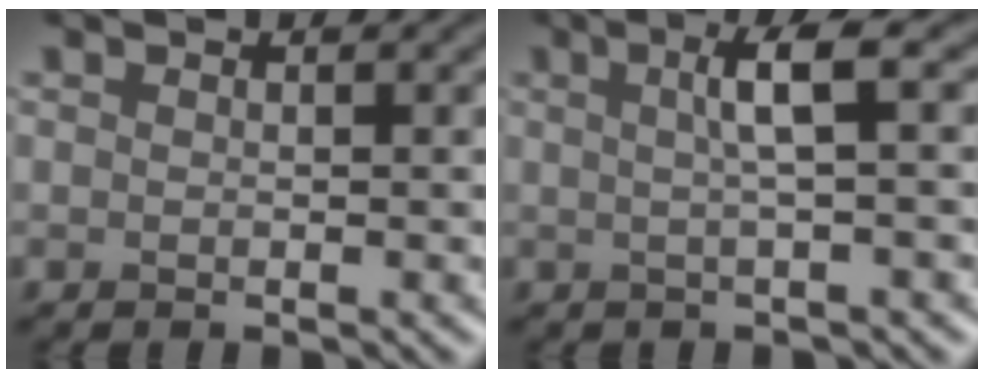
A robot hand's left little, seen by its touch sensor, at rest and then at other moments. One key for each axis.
{"total": 3.3, "fx": 0.6, "fy": 0.5, "fz": 3.2, "tx": -0.053, "ty": 0.012, "tz": 0.005}